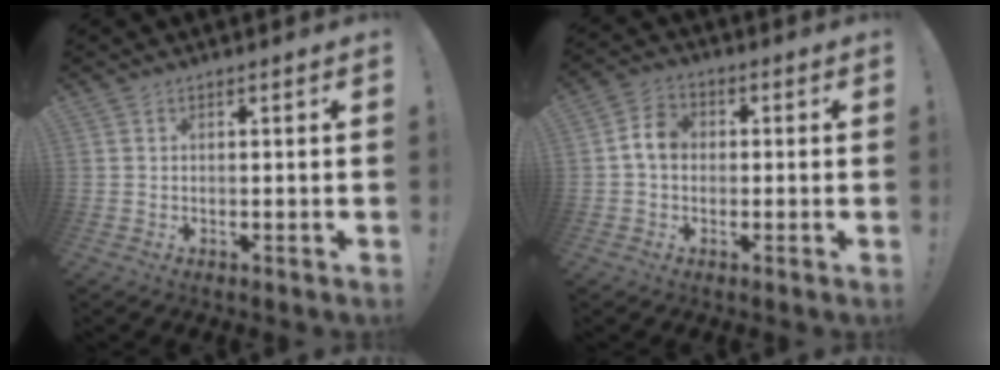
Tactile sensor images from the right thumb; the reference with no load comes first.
{"total": 6.6, "force": [-0.2, 5.1, 4.2], "torque": [-0.075, 0.020, -0.002]}